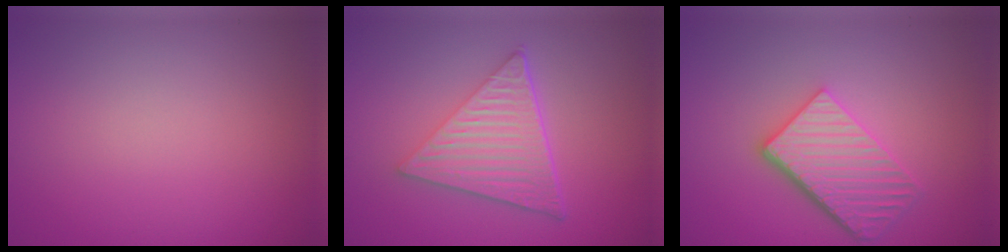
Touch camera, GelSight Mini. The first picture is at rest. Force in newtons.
{"total": 6.6, "press": 4.5, "slide": 4.8}
{"total": 4.9, "press": 3.9, "slide": 3.1}